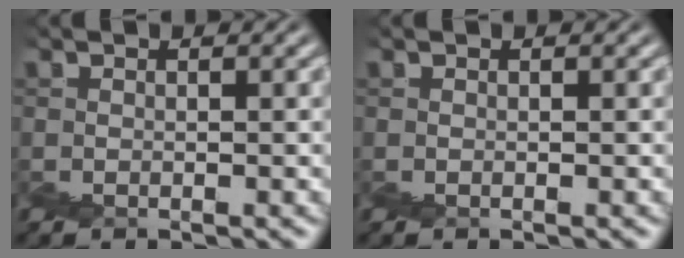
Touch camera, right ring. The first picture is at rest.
{"total": 0.0}